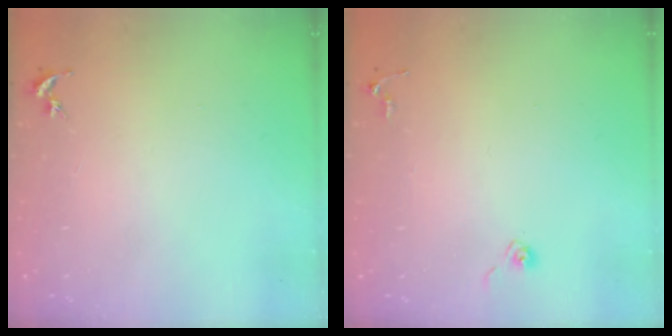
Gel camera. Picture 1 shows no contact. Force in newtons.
{"total": 4.8, "press": 4.8, "slide": 0.4}